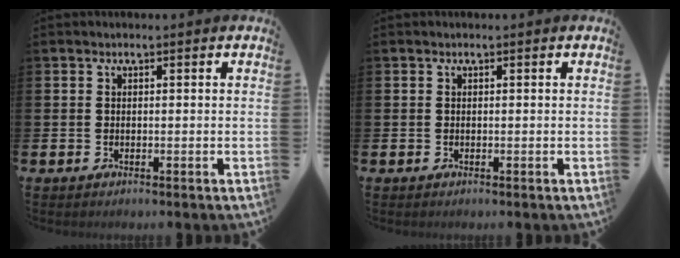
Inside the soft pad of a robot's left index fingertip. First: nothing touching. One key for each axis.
{"total": 0.0}